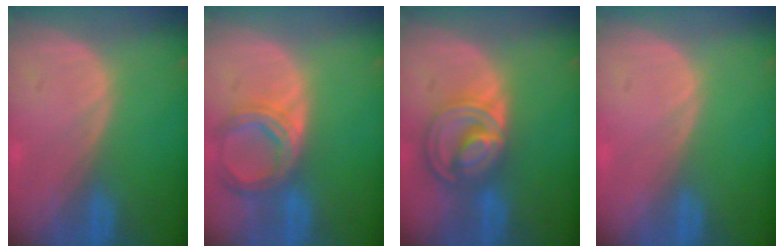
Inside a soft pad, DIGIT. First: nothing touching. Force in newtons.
{"total": 6.8, "press": 6.2, "slide": 2.6}
{"total": 8.6, "press": 7.3, "slide": 4.6}
{"total": 0.0}